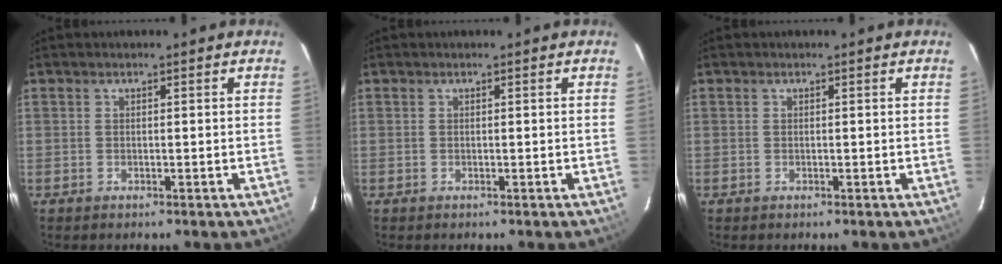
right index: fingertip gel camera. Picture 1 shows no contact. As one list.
[{"total": 0.0}, {"total": 0.0}]